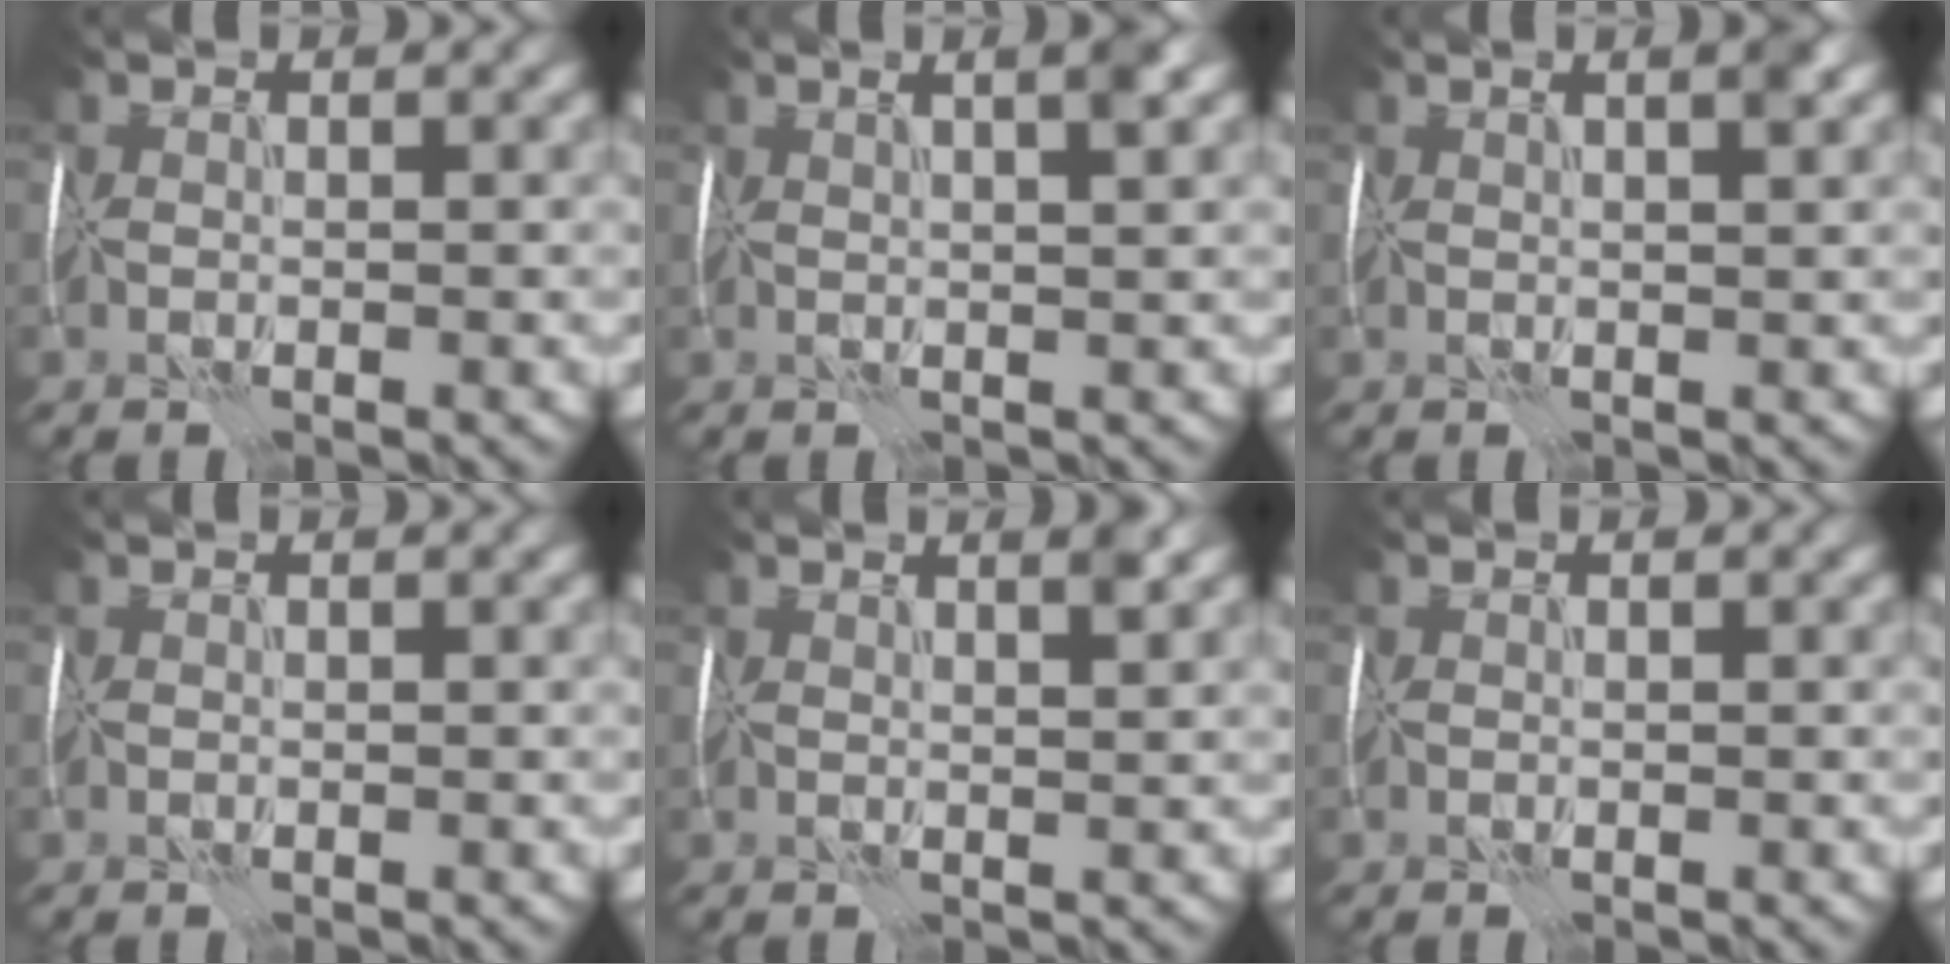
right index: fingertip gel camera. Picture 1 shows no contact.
{"total": 3.8, "force": [2.0, 0.7, 3.2], "torque": [-0.029, 0.022, 0.021]}
{"total": 2.6, "force": [1.4, 0.2, 2.2], "torque": [-0.024, 0.014, 0.016]}
{"total": 0.0}
{"total": 1.9, "force": [1.3, 0.1, 1.4], "torque": [-0.018, 0.008, 0.021]}
{"total": 0.0}